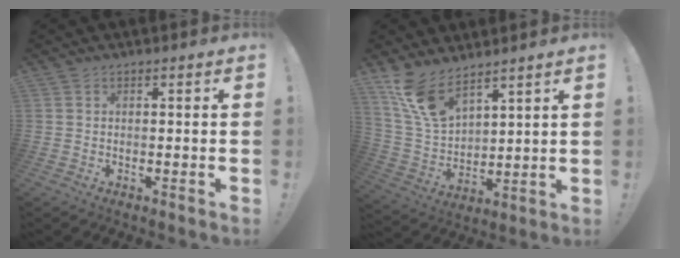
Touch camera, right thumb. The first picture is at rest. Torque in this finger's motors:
{"motor_torque": [0.15, 0.31, 0.26, 0.12, 0.11]}